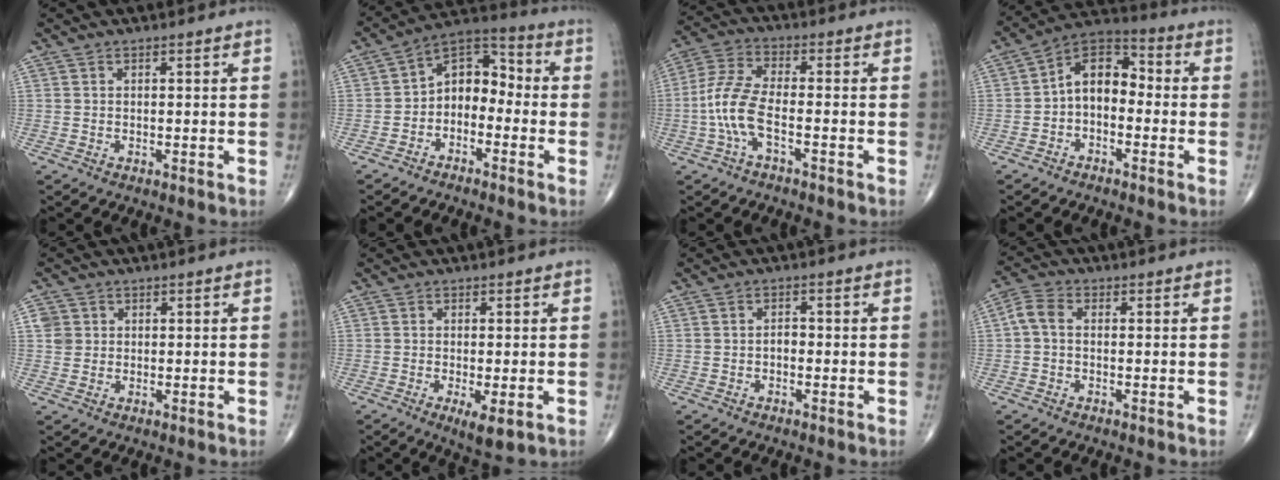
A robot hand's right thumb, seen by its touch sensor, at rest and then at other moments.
{"total": 9.3, "force": [-2.4, 6.5, 6.3], "torque": [-0.068, 0.053, -0.060]}
{"total": 8.4, "force": [-2.6, 2.9, 7.4], "torque": [-0.179, 0.032, -0.056]}
{"total": 9.4, "force": [-1.4, 6.3, 6.9], "torque": [-0.084, 0.042, -0.044]}
{"total": 3.0, "force": [0.7, 2.8, 0.7], "torque": [0.004, 0.000, 0.012]}
{"total": 4.2, "force": [-1.4, 1.1, 3.8], "torque": [-0.067, -0.013, -0.022]}
{"total": 1.4, "force": [-0.6, 0.9, 0.9], "torque": [-0.006, 0.005, -0.013]}
{"total": 4.0, "force": [-0.1, 2.6, 3.0], "torque": [-0.062, 0.012, -0.011]}